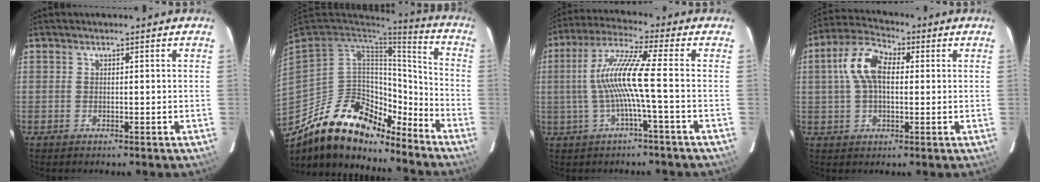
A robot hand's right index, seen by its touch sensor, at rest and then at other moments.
{"total": 21.6, "force": [-15.6, 10.4, 10.6], "torque": [-0.221, 0.020, -0.253]}
{"total": 10.2, "force": [-1.3, -0.9, 10.1], "torque": [-0.202, 0.007, -0.020]}
{"total": 9.7, "force": [1.5, 5.6, 7.8], "torque": [-0.160, 0.027, 0.025]}